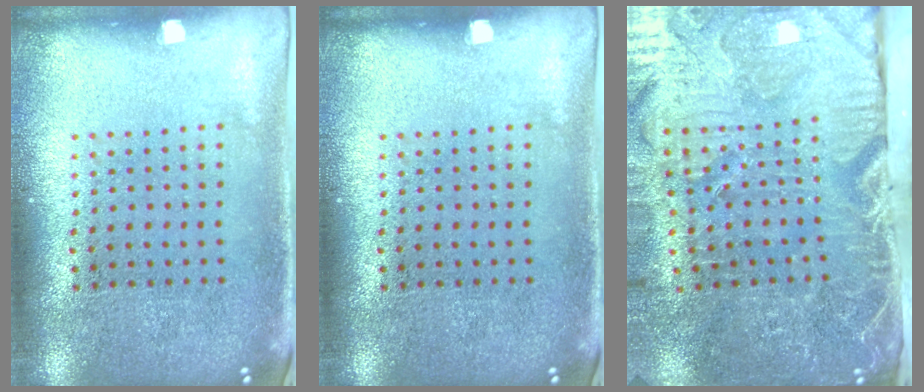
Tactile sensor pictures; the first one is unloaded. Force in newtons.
{"total": 0.0}
{"total": 4.4, "press": 4.1, "slide": 1.4}